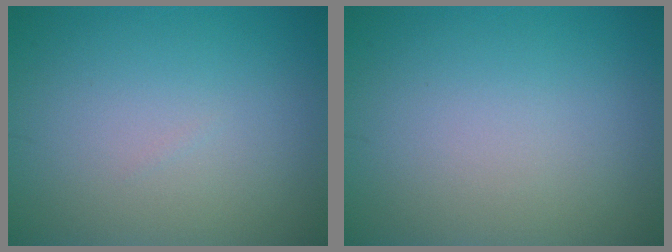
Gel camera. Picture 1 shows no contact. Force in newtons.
{"total": 0.0}